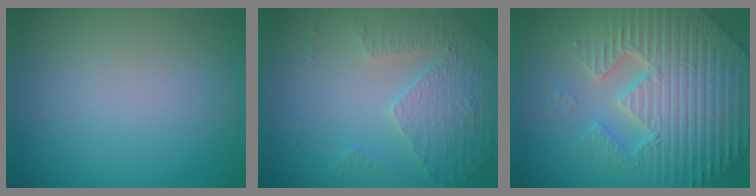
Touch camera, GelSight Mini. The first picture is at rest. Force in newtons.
{"total": 5.0, "press": 3.6, "slide": 3.5}
{"total": 7.6, "press": 7.4, "slide": 1.9}